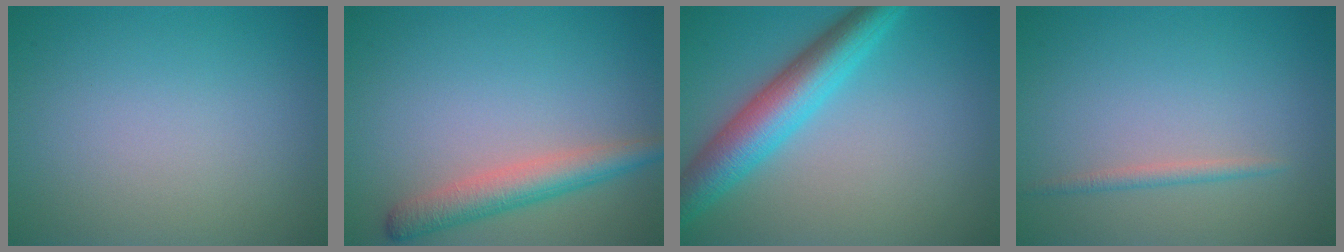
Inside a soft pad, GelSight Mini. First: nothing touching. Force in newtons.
{"total": 3.8, "press": 3.8, "slide": 0.1}
{"total": 6.3, "press": 6.3, "slide": 0.1}
{"total": 1.1, "press": 1.1, "slide": 0.1}